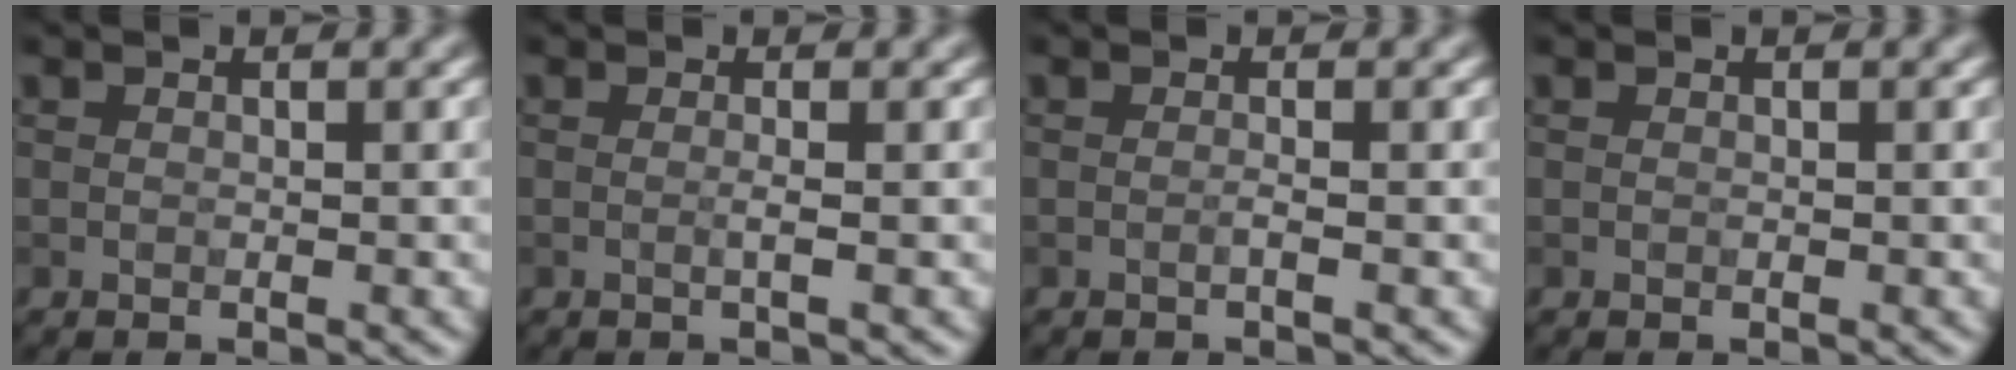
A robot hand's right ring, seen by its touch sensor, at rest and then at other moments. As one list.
[{"total": 1.0, "force": [-0.1, 0.2, 1.0], "torque": [-0.014, -0.004, -0.007]}, {"total": 0.7, "force": [-0.2, 0.1, 0.7], "torque": [-0.012, -0.003, -0.007]}, {"total": 0.0}]